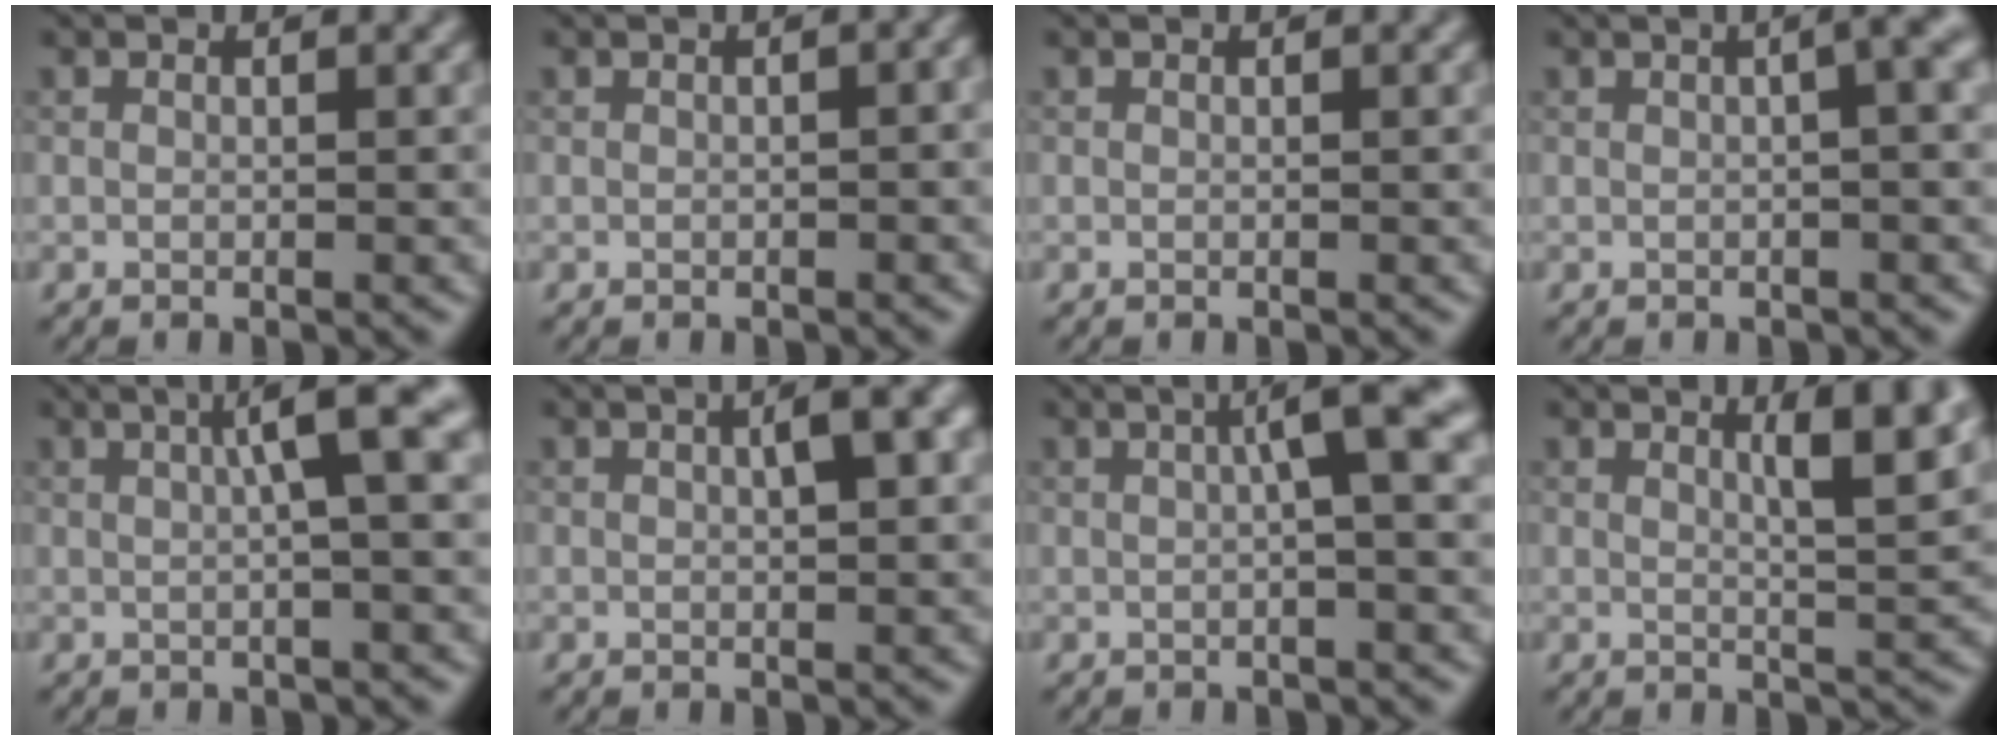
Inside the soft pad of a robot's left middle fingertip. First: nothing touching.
{"total": 1.1, "force": [-0.1, 0.3, 1.1], "torque": [-0.015, 0.003, 0.001]}
{"total": 0.0}
{"total": 3.8, "force": [0.7, 1.3, 3.5], "torque": [-0.032, 0.021, 0.000]}
{"total": 5.3, "force": [1.2, 0.9, 5.0], "torque": [-0.066, 0.021, 0.015]}
{"total": 3.7, "force": [1.1, 0.9, 3.4], "torque": [-0.051, 0.009, 0.015]}
{"total": 4.5, "force": [0.9, 0.7, 4.3], "torque": [-0.059, 0.017, 0.009]}
{"total": 5.4, "force": [2.2, 1.2, 4.8], "torque": [-0.056, 0.001, 0.032]}